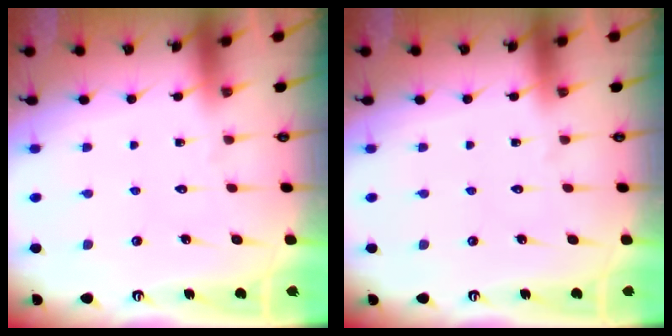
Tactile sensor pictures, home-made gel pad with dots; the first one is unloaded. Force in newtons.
{"total": 0.0}